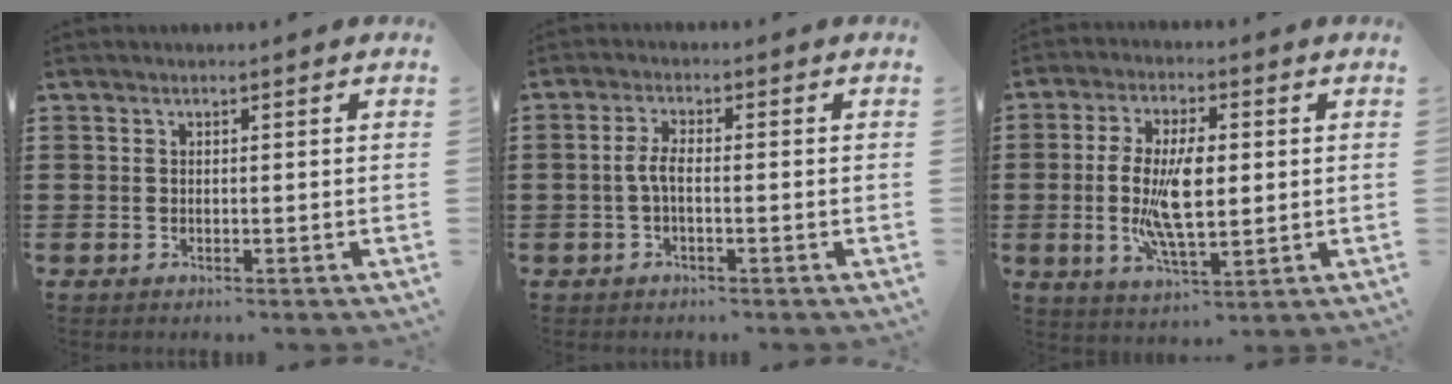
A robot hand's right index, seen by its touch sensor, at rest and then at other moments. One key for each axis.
{"total": 3.0, "fx": -0.7, "fy": 0.9, "fz": 2.8, "tx": -0.073, "ty": -0.005, "tz": -0.022}
{"total": 9.3, "fx": -0.1, "fy": 3.6, "fz": 8.6, "tx": -0.182, "ty": -0.002, "tz": -0.006}